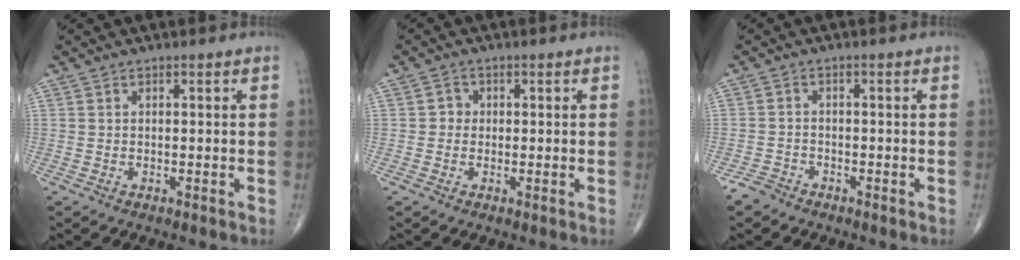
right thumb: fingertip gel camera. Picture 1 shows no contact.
{"total": 1.9, "force": [-0.1, 1.8, 0.6], "torque": [0.004, 0.006, -0.006]}
{"total": 2.4, "force": [-2.0, 1.2, 0.3], "torque": [-0.009, 0.006, -0.041]}